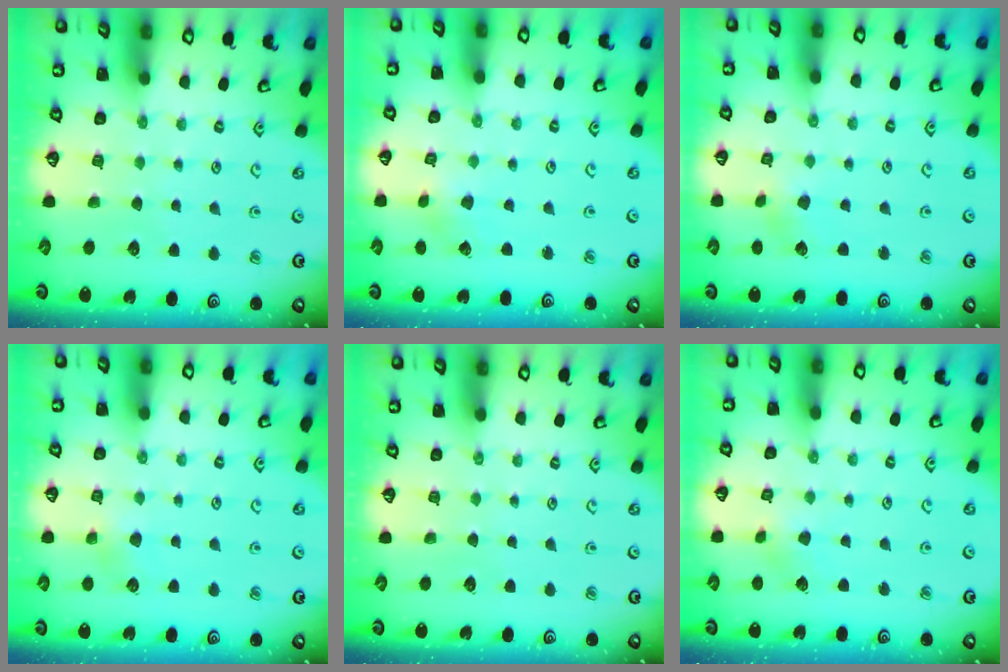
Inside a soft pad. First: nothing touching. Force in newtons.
{"total": 1.5, "press": 1.5, "slide": 0.2}
{"total": 2.5, "press": 2.5, "slide": 0.4}
{"total": 5.6, "press": 5.6, "slide": 0.4}
{"total": 0.0}
{"total": 2.9, "press": 2.9, "slide": 0.3}